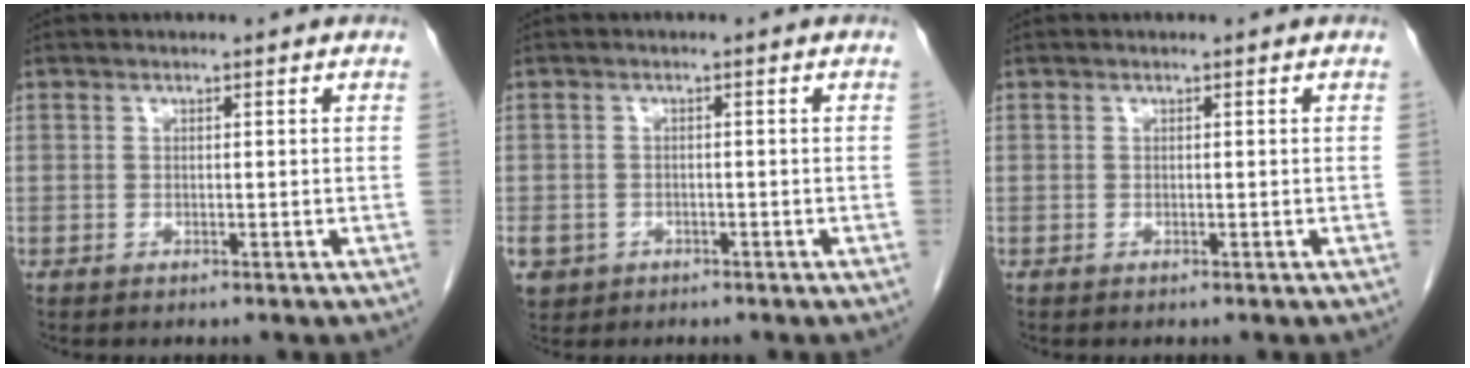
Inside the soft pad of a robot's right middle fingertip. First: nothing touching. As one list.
[{"total": 5.9, "force": [-2.9, 5.0, 1.6], "torque": [-0.046, -0.001, -0.040]}, {"total": 0.0}]